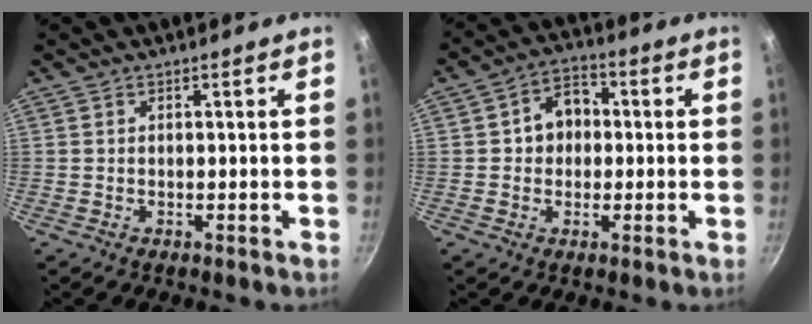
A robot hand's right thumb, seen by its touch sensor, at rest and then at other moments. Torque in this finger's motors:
{"motor_torque": [-0.79, 0.61, -0.17, 0.19, 0.11]}